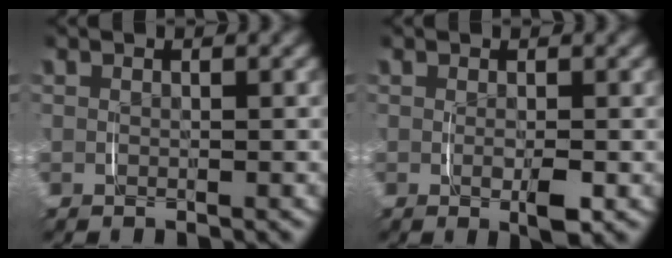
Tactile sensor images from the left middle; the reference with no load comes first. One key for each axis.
{"total": 1.8, "fx": -0.4, "fy": 0.4, "fz": 1.7, "tx": -0.029, "ty": -0.006, "tz": -0.004}